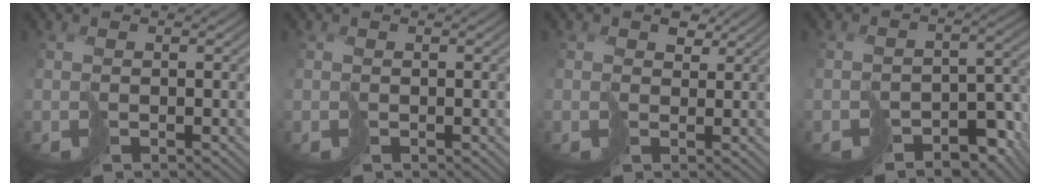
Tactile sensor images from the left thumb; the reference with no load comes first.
{"total": 0.0}
{"total": 2.4, "force": [1.6, 1.7, 0.7], "torque": [-0.014, 0.001, 0.034]}
{"total": 8.5, "force": [-6.2, 4.6, 3.7], "torque": [-0.049, -0.011, -0.071]}